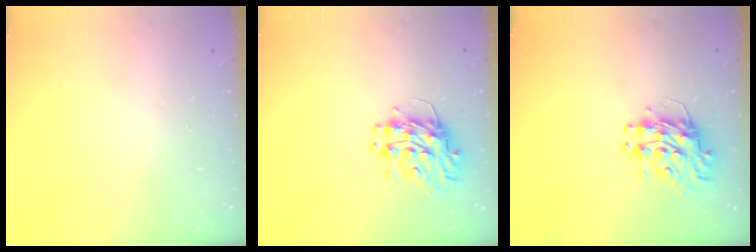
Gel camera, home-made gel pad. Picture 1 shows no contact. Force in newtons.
{"total": 9.8, "press": 9.8, "slide": 1.1}
{"total": 9.8, "press": 9.8, "slide": 1.1}